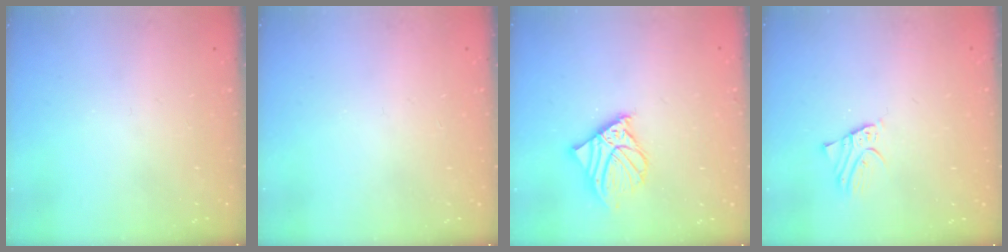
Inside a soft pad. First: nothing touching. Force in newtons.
{"total": 2.5, "press": 2.4, "slide": 0.3}
{"total": 10.9, "press": 10.8, "slide": 1.6}
{"total": 2.0, "press": 2.0, "slide": 0.1}